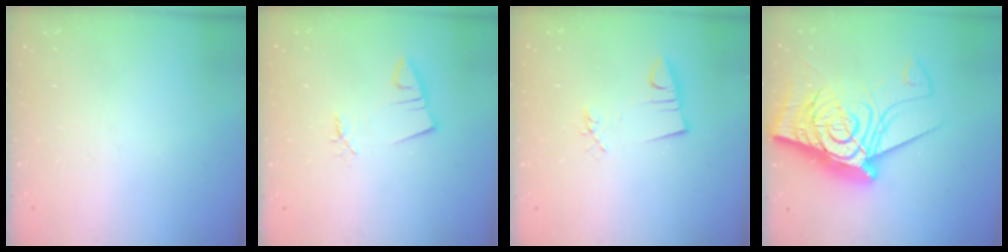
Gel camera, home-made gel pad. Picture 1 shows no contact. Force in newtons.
{"total": 2.4, "press": 2.4, "slide": 0.3}
{"total": 3.4, "press": 2.1, "slide": 2.7}
{"total": 21.5, "press": 21.3, "slide": 2.7}